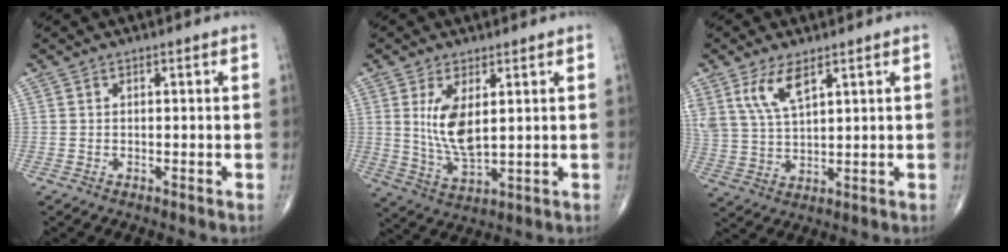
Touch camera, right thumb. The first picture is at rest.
{"total": 8.8, "force": [2.1, 3.8, 7.7], "torque": [-0.149, -0.024, 0.053]}
{"total": 8.0, "force": [4.6, 3.2, 5.8], "torque": [-0.117, -0.016, 0.100]}